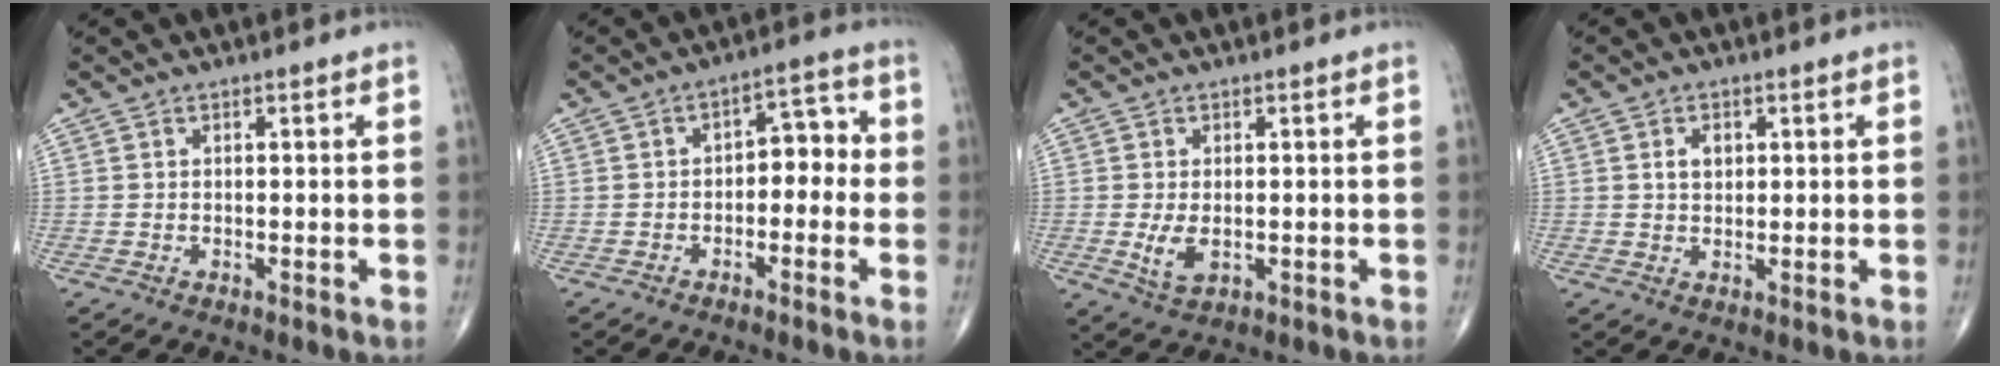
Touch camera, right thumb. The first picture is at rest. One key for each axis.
{"total": 6.2, "fx": -1.0, "fy": 3.8, "fz": 4.8, "tx": -0.038, "ty": 0.036, "tz": -0.026}
{"total": 4.1, "fx": -0.6, "fy": 2.3, "fz": 3.4, "tx": -0.065, "ty": -0.010, "tz": -0.005}
{"total": 2.7, "fx": 0.8, "fy": 1.8, "fz": 1.9, "tx": -0.023, "ty": 0.000, "tz": 0.013}